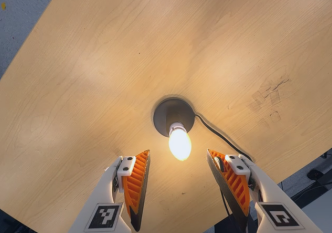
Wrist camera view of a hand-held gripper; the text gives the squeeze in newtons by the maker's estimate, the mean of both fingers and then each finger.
{"total": 0.0}